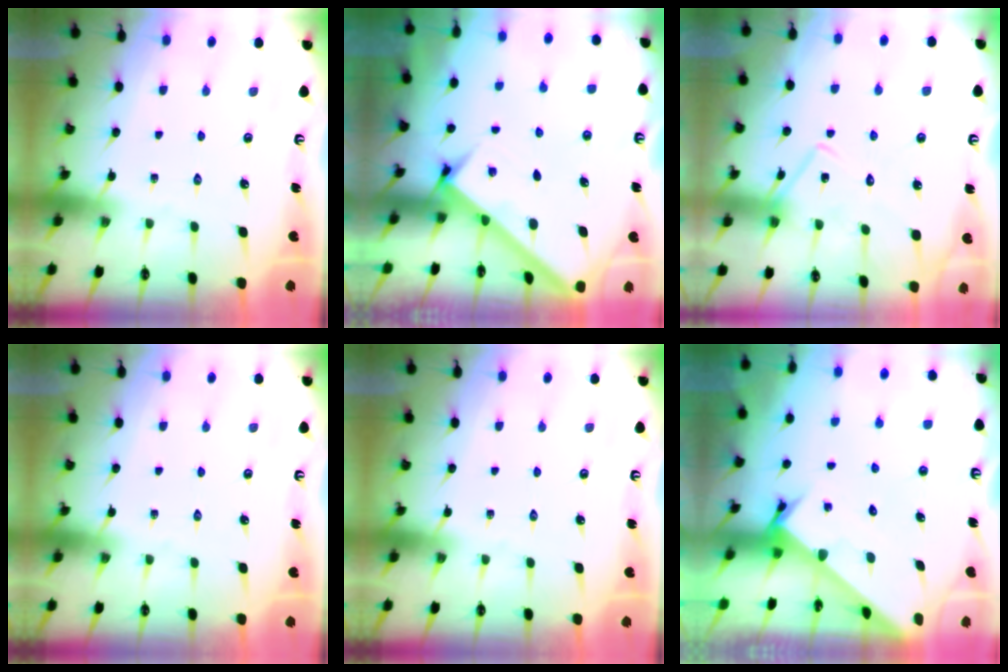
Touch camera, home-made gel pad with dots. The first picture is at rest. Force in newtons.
{"total": 2.5, "press": 2.5, "slide": 0.3}
{"total": 12.7, "press": 12.7, "slide": 0.4}
{"total": 0.0}
{"total": 0.0}
{"total": 2.3, "press": 2.3, "slide": 0.1}